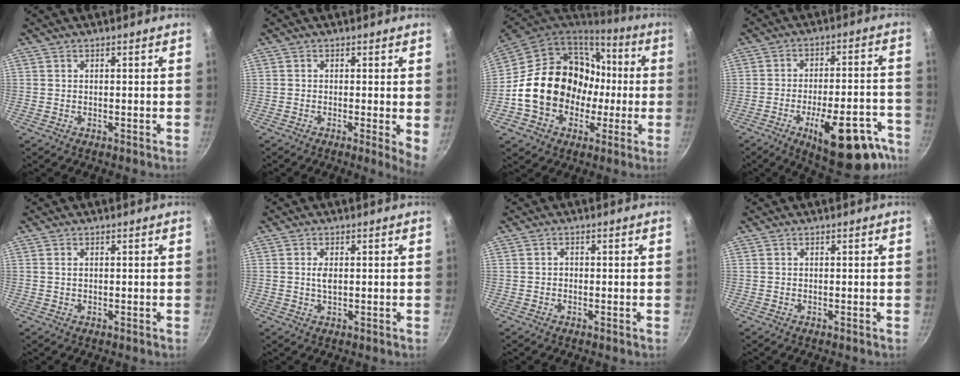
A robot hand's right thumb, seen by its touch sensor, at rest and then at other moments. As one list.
[{"total": 4.0, "force": [-0.3, 0.8, 3.9], "torque": [-0.049, -0.008, -0.007]}, {"total": 21.7, "force": [-1.2, 17.9, 12.1], "torque": [-0.186, 0.053, -0.005]}, {"total": 20.2, "force": [-11.2, 7.7, 15.0], "torque": [-0.148, 0.047, -0.149]}, {"total": 0.7, "force": [0.2, 0.5, 0.5], "torque": [-0.009, 0.002, 0.003]}, {"total": 2.1, "force": [0.2, 1.1, 1.8], "torque": [-0.034, 0.000, 0.004]}, {"total": 0.5, "force": [-0.3, 0.4, 0.1], "torque": [-0.001, 0.002, -0.007]}, {"total": 0.0}]